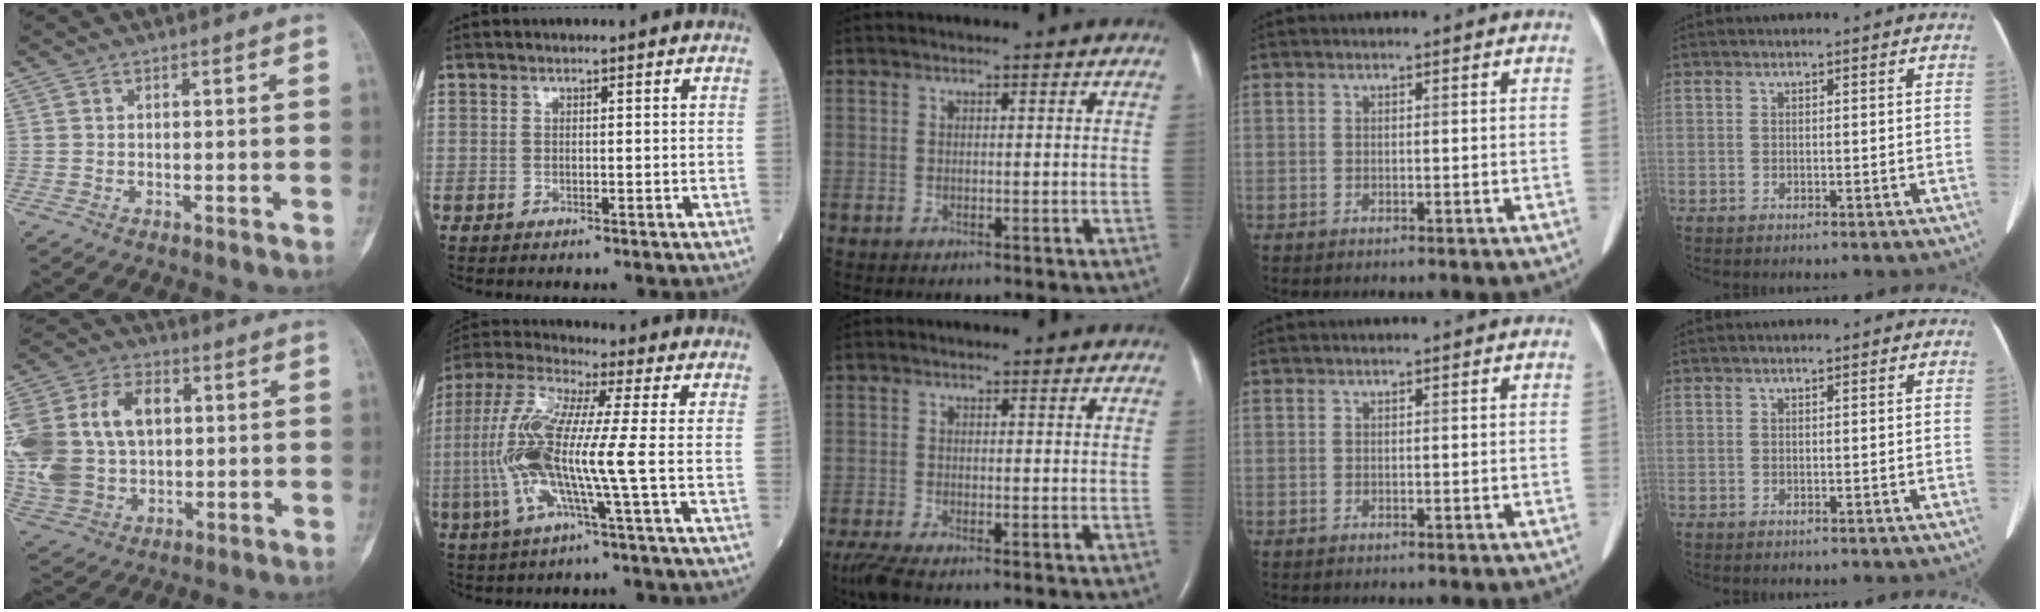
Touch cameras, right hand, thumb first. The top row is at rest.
{"thumb": {"total": 23.8, "force": [2.9, 16.9, 16.5], "torque": [-0.375, 0.023, 0.066]}, "index": {"total": 13.2, "force": [-1.9, 0.2, 13.1], "torque": [-0.287, 0.004, -0.049]}, "middle": {"total": 3.2, "force": [-2.5, 0.2, 2.0], "torque": [-0.048, -0.011, -0.052]}}